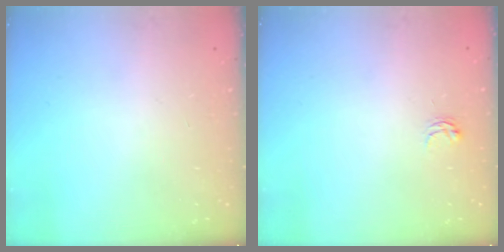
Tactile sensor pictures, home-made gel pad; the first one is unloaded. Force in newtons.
{"total": 2.9, "press": 2.9, "slide": 0.4}